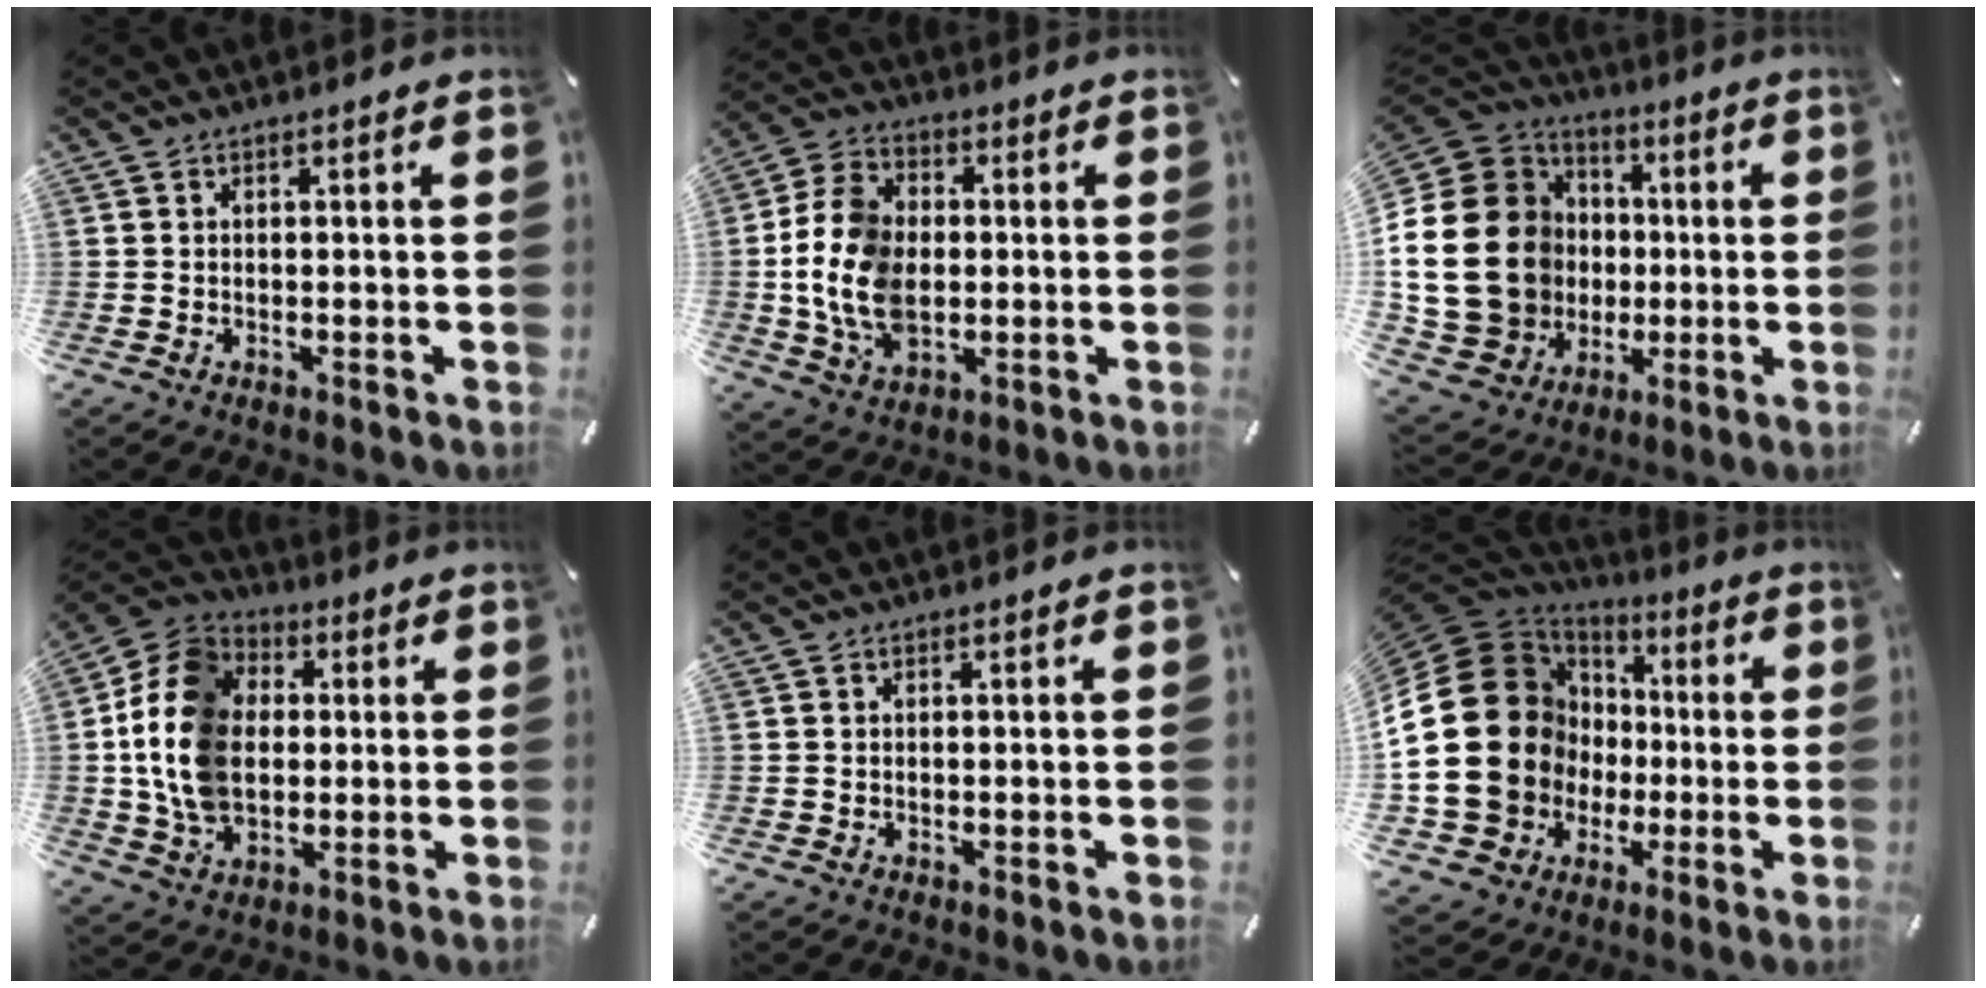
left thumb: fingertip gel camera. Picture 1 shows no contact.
{"total": 14.7, "force": [-1.1, 10.9, 9.8], "torque": [-0.232, 0.015, -0.018]}
{"total": 25.5, "force": [-0.6, 21.6, 13.7], "torque": [-0.292, -0.006, 0.027]}
{"total": 16.2, "force": [0.0, 12.9, 9.7], "torque": [-0.231, 0.016, 0.000]}
{"total": 0.0}
{"total": 27.3, "force": [-0.2, 22.8, 15.0], "torque": [-0.327, -0.014, 0.039]}